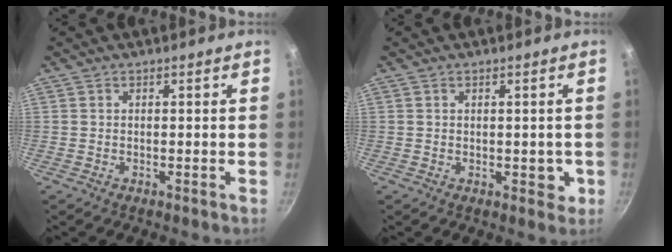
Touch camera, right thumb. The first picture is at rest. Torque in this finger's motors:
{"motor_torque": [0.76, 0.71, 0.43, -0.07, 0.05]}